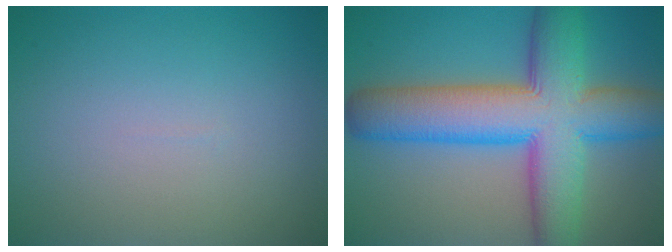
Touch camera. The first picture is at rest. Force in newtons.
{"total": 12.3, "press": 12.3, "slide": 0.3}